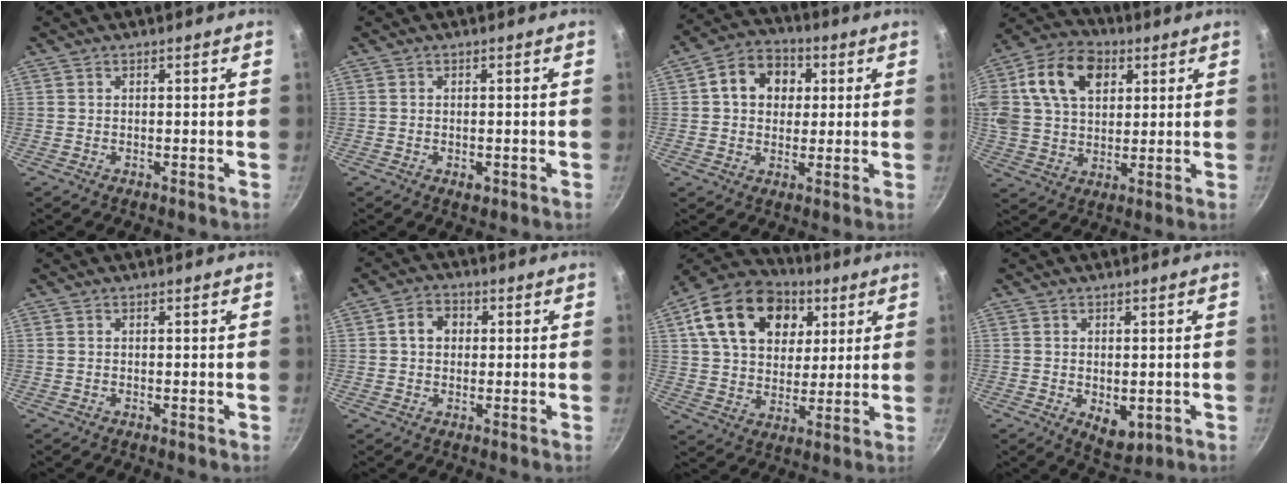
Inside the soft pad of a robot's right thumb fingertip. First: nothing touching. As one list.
[{"total": 1.9, "force": [-0.7, 1.1, 1.4], "torque": [-0.021, -0.002, -0.010]}, {"total": 10.5, "force": [2.5, 8.5, 5.7], "torque": [-0.063, 0.014, 0.025]}, {"total": 22.4, "force": [7.5, 15.7, 14.1], "torque": [-0.282, 0.023, 0.124]}, {"total": 0.0}, {"total": 6.9, "force": [1.3, 5.7, 3.6], "torque": [-0.031, 0.011, 0.007]}, {"total": 21.4, "force": [7.8, 15.2, 12.8], "torque": [-0.199, 0.001, 0.124]}, {"total": 5.6, "force": [-0.8, 3.5, 4.3], "torque": [-0.052, -0.011, -0.002]}]